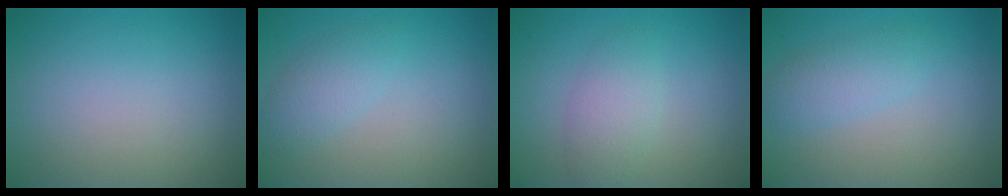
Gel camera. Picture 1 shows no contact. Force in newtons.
{"total": 2.3, "press": 2.3, "slide": 0.1}
{"total": 2.7, "press": 2.7, "slide": 0.1}
{"total": 2.4, "press": 2.4, "slide": 0.1}